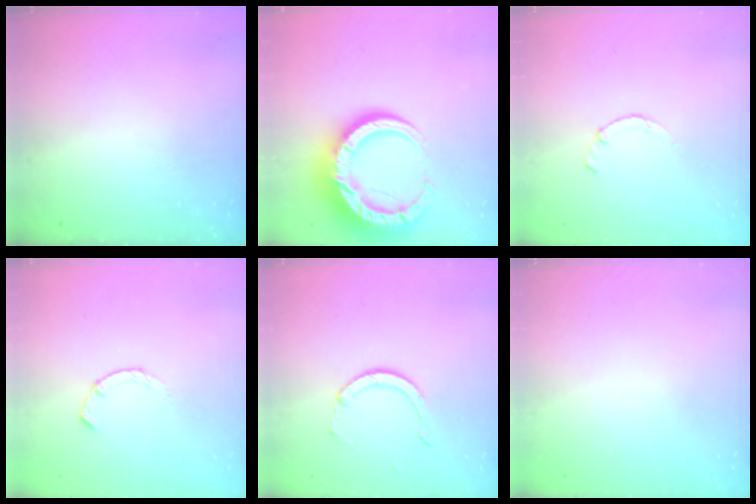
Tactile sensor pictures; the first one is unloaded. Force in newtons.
{"total": 18.9, "press": 18.8, "slide": 1.9}
{"total": 0.9, "press": 0.8, "slide": 0.3}
{"total": 2.3, "press": 2.2, "slide": 0.4}
{"total": 1.7, "press": 1.7, "slide": 0.1}
{"total": 0.0}